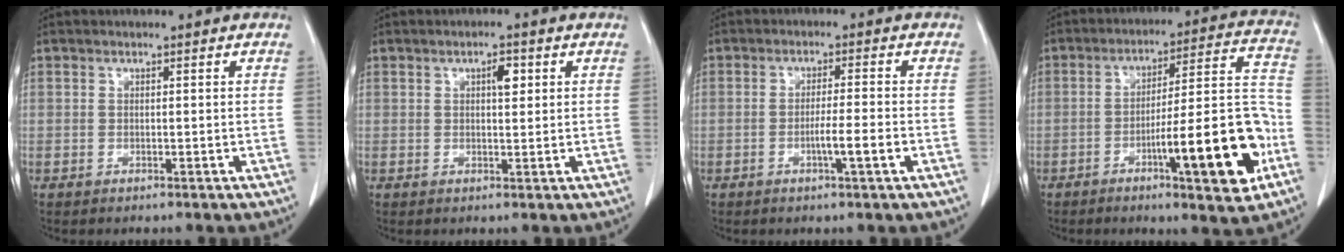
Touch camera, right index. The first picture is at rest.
{"total": 2.4, "force": [0.9, 0.9, 2.1], "torque": [-0.034, 0.000, 0.013]}
{"total": 4.1, "force": [-1.5, -0.3, 3.8], "torque": [-0.061, -0.003, -0.024]}
{"total": 17.1, "force": [-6.5, 2.1, 15.7], "torque": [-0.219, 0.015, -0.091]}